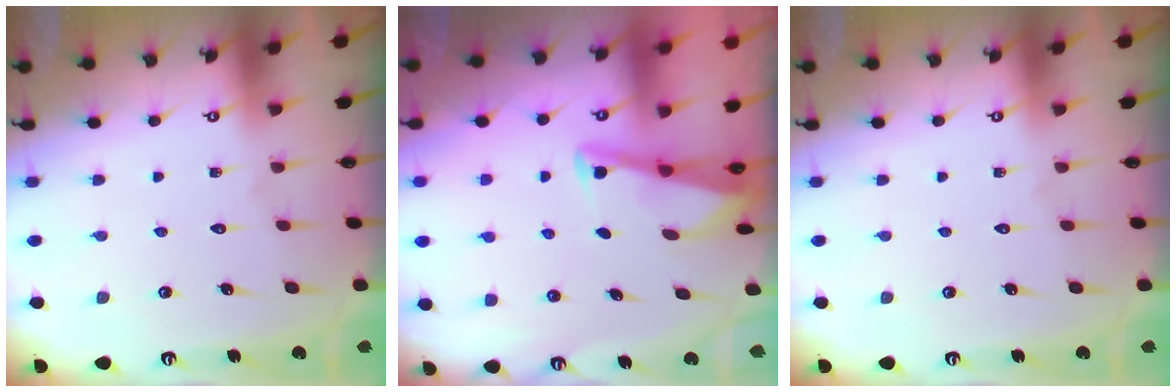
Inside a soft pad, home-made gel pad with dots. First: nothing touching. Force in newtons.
{"total": 2.9, "press": 2.9, "slide": 0.4}
{"total": 0.0}